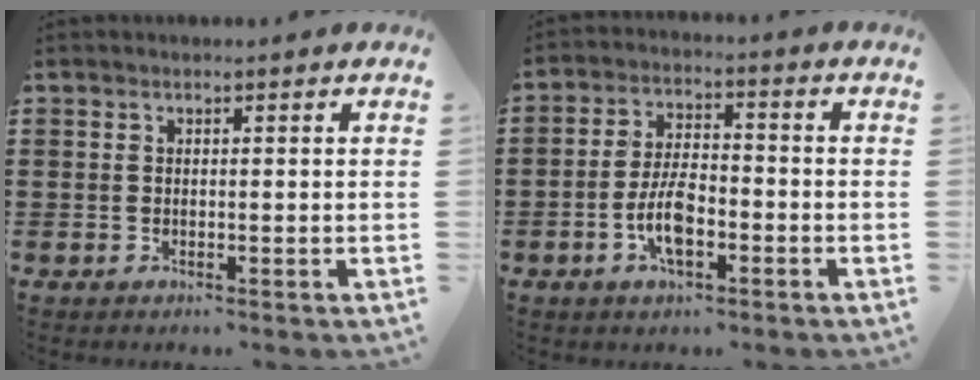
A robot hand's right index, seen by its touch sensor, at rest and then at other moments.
{"total": 7.0, "force": [-2.4, 3.2, 5.8], "torque": [-0.131, 0.002, -0.051]}